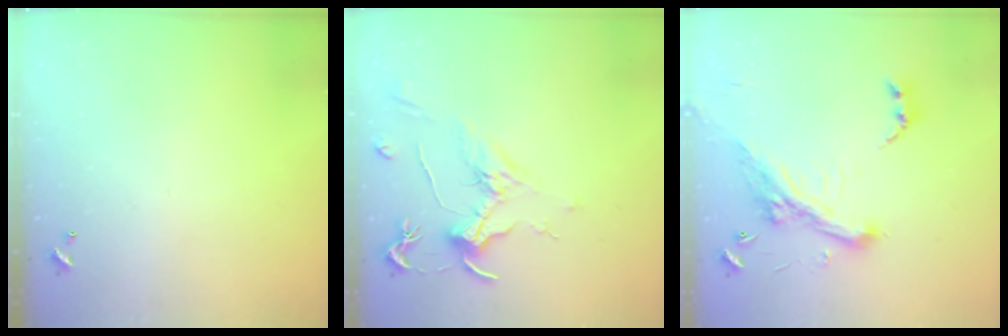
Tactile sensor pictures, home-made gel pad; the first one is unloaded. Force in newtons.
{"total": 2.0, "press": 1.7, "slide": 0.9}
{"total": 7.7, "press": 7.5, "slide": 2.0}